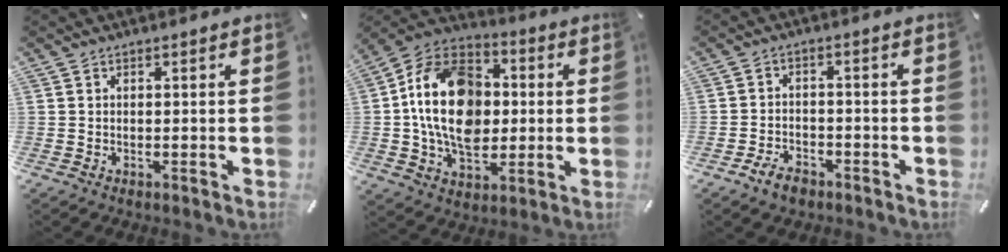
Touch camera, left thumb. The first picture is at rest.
{"total": 19.5, "force": [-0.2, 14.4, 13.1], "torque": [-0.275, 0.013, -0.007]}
{"total": 4.9, "force": [-3.4, 2.8, 2.1], "torque": [-0.042, 0.019, -0.066]}